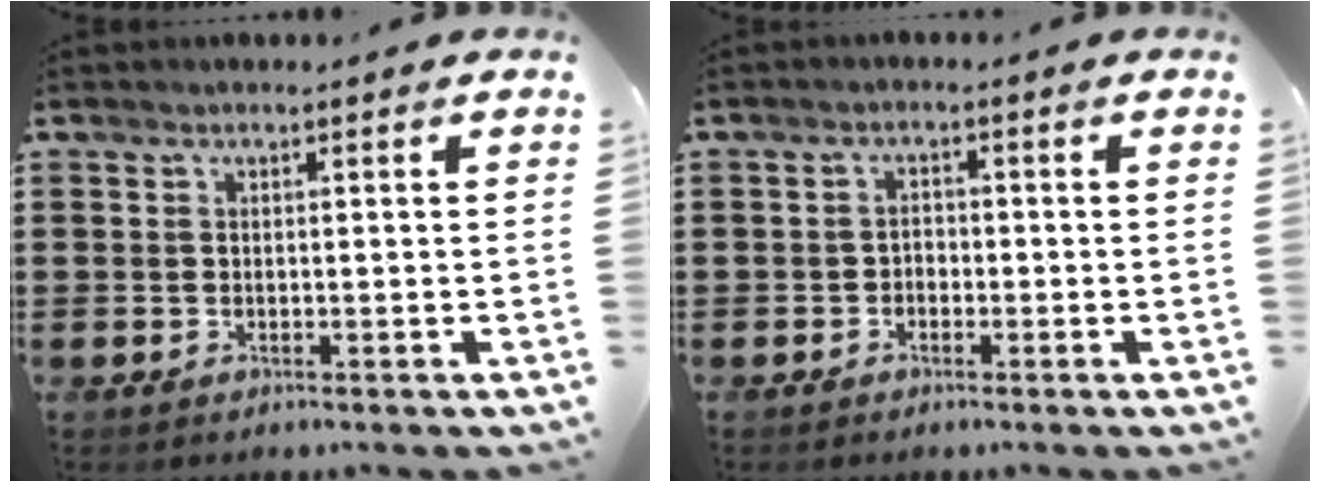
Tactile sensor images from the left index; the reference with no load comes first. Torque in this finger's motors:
{"motor_torque": [-0.03, 0.03, 0.01, 0.00]}